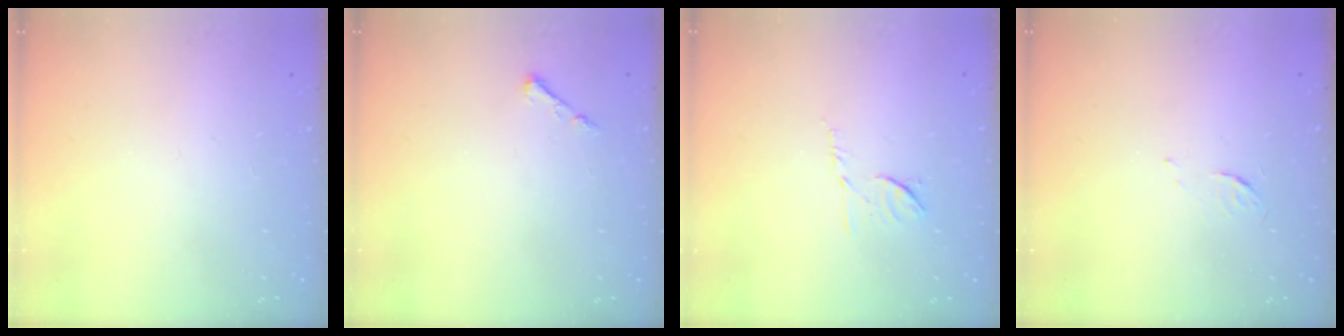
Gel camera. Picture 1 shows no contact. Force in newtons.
{"total": 3.2, "press": 3.1, "slide": 0.5}
{"total": 6.6, "press": 6.5, "slide": 0.9}
{"total": 3.7, "press": 3.6, "slide": 0.5}